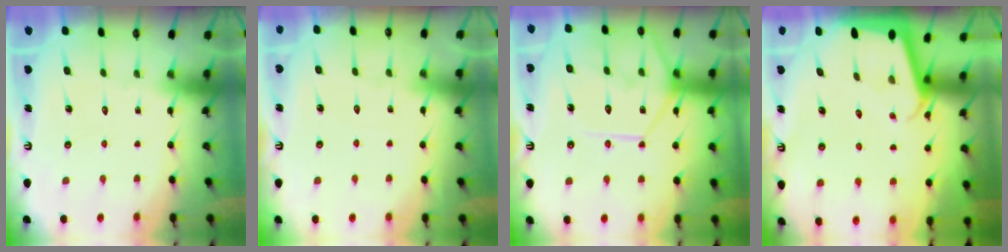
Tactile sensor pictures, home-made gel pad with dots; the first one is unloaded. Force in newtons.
{"total": 2.2, "press": 2.2, "slide": 0.2}
{"total": 13.6, "press": 13.5, "slide": 1.7}
{"total": 2.2, "press": 2.2, "slide": 0.2}